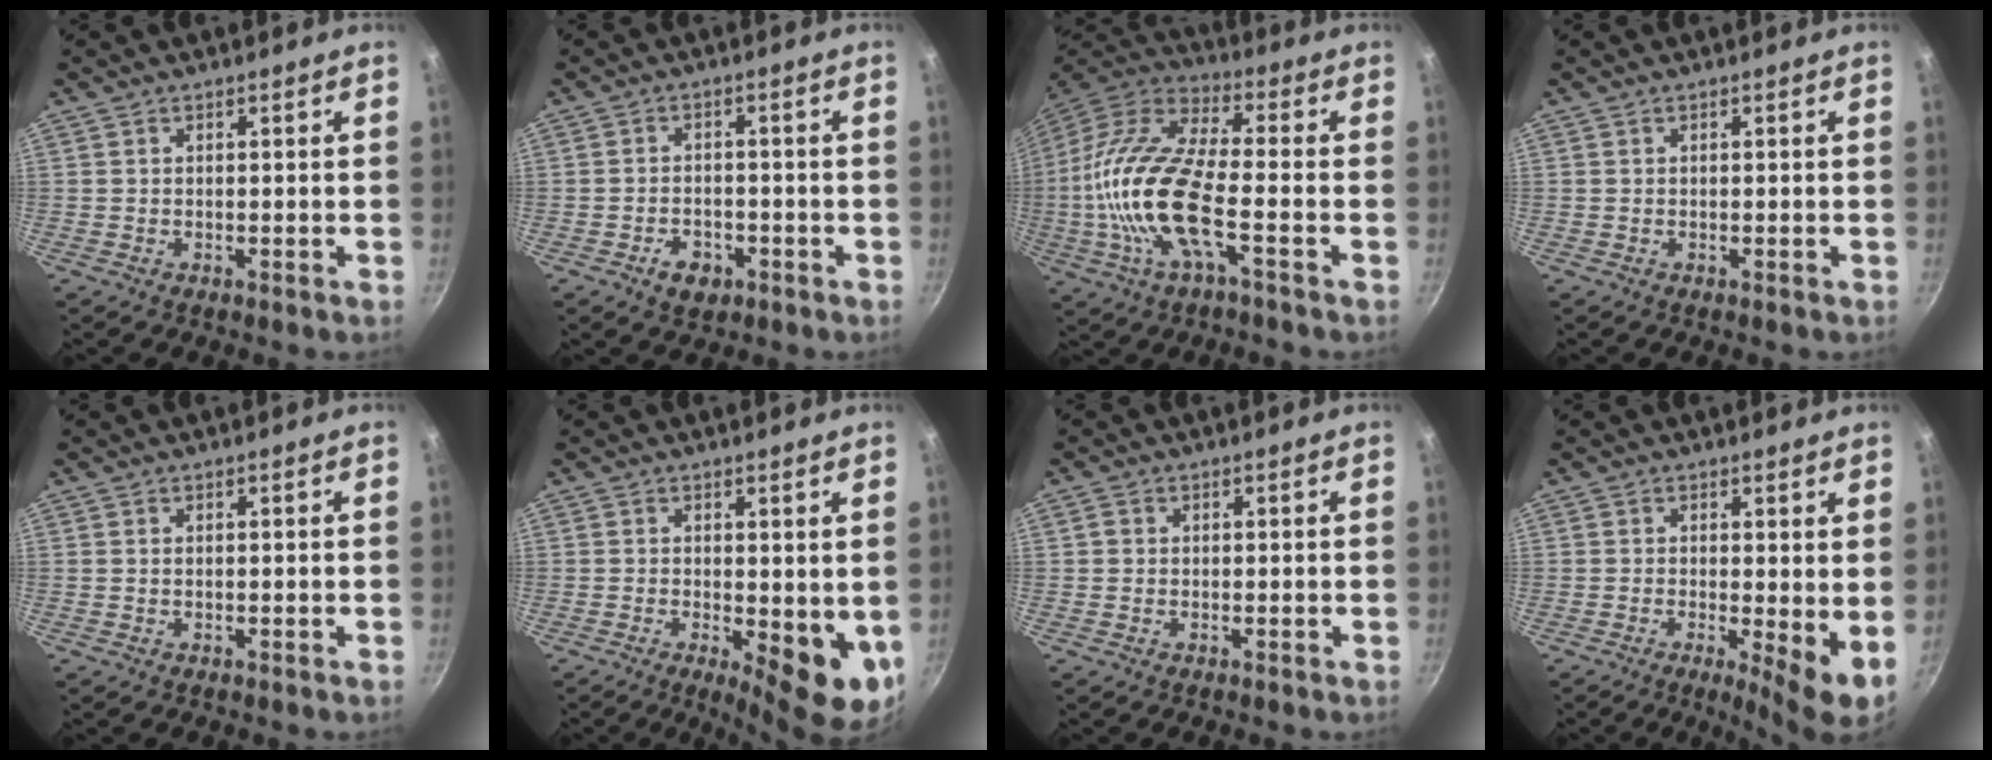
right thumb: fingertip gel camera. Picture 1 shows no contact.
{"total": 4.7, "force": [-2.4, 3.2, 2.6], "torque": [-0.034, 0.019, -0.033]}
{"total": 19.4, "force": [-3.9, 6.8, 17.7], "torque": [-0.355, 0.032, -0.092]}
{"total": 0.0}
{"total": 0.0}
{"total": 7.9, "force": [-0.7, 2.7, 7.4], "torque": [-0.076, -0.012, 0.001]}
{"total": 0.5, "force": [0.0, -0.1, -0.5], "torque": [0.009, 0.000, -0.001]}
{"total": 5.1, "force": [0.1, 0.7, 5.0], "torque": [-0.069, -0.020, 0.004]}